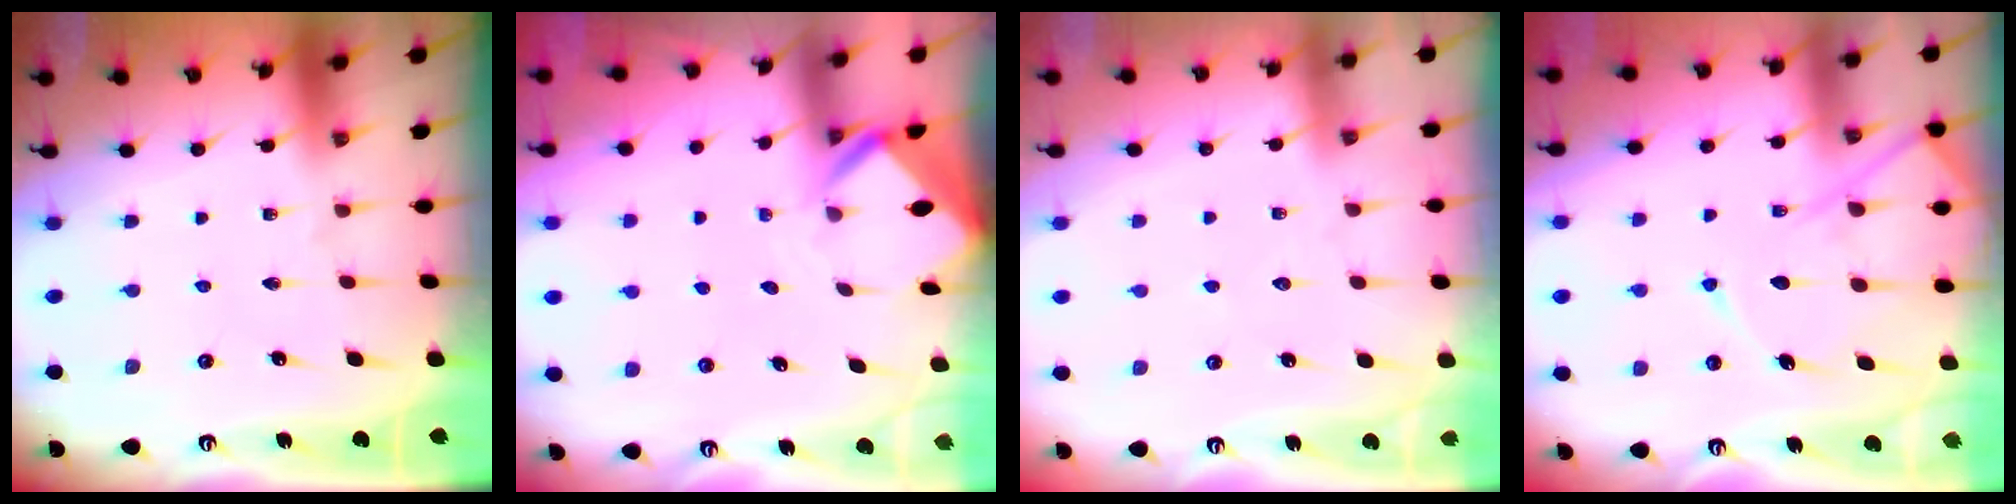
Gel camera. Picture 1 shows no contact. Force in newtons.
{"total": 2.9, "press": 2.9, "slide": 0.2}
{"total": 3.2, "press": 3.1, "slide": 0.4}
{"total": 13.1, "press": 13.0, "slide": 1.3}